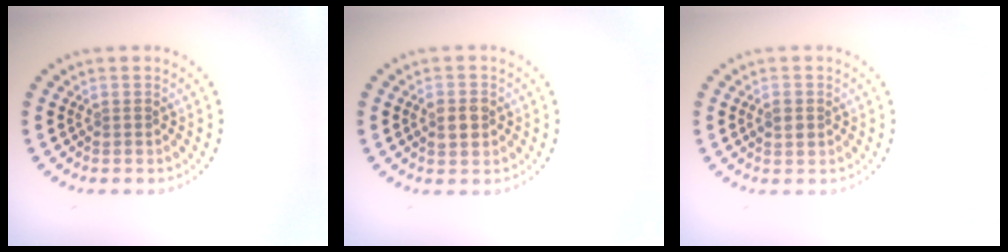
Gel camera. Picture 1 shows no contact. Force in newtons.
{"total": 2.5, "press": 2.5, "slide": 0.1}
{"total": 1.4, "press": 1.4, "slide": 0.0}